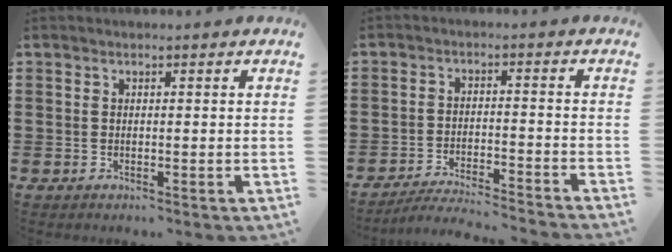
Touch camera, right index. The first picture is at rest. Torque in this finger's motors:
{"motor_torque": [-0.59, 1.55, -1.05, -0.18]}